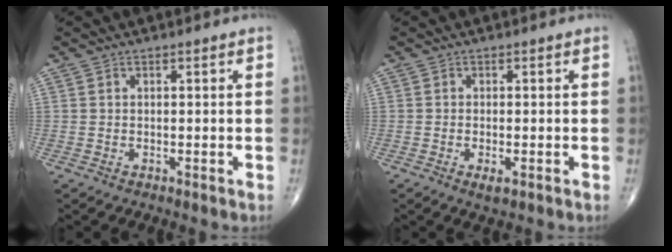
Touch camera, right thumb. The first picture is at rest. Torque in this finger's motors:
{"motor_torque": [-0.12, 0.17, 0.15, 0.21, -0.01]}